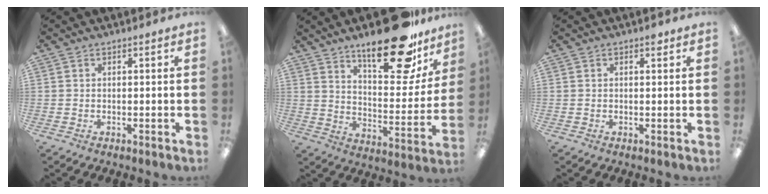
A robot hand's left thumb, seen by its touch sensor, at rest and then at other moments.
{"total": 22.2, "force": [16.2, 7.9, 12.9], "torque": [-0.179, -0.104, 0.266]}
{"total": 1.3, "force": [0.8, 0.5, 0.9], "torque": [-0.002, -0.003, 0.010]}